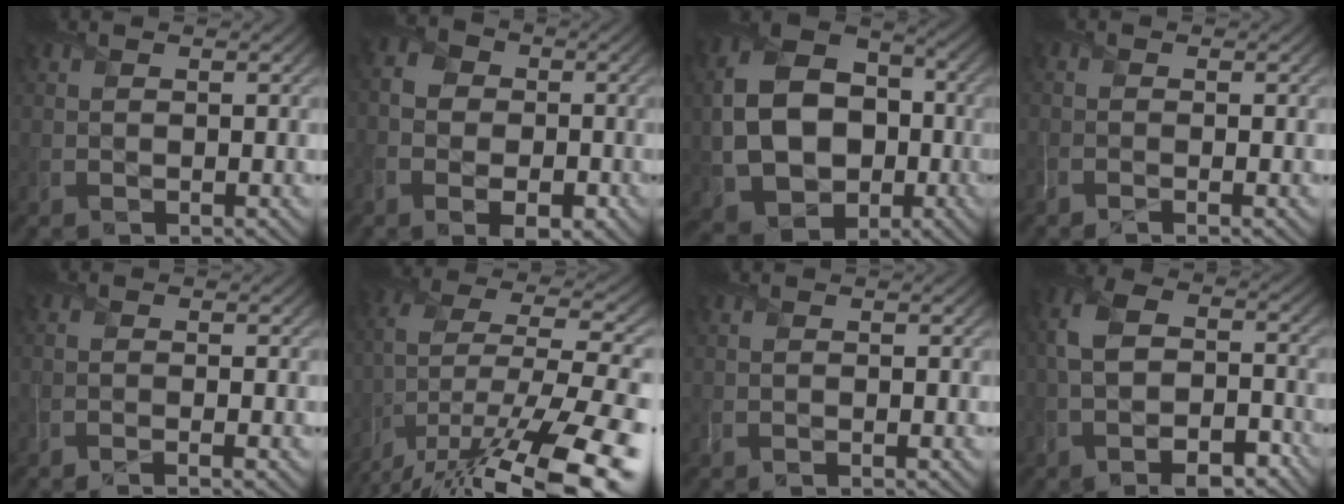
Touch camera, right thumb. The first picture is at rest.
{"total": 7.3, "force": [-2.4, 5.4, 4.3], "torque": [-0.087, -0.019, -0.049]}
{"total": 14.1, "force": [-1.5, 10.7, 9.1], "torque": [-0.201, -0.007, -0.028]}
{"total": 1.3, "force": [-1.0, 0.1, 0.9], "torque": [-0.020, -0.005, -0.026]}
{"total": 1.6, "force": [-1.0, 0.2, 1.2], "torque": [-0.021, 0.000, -0.027]}
{"total": 18.1, "force": [-10.6, 7.4, 12.7], "torque": [-0.237, -0.013, -0.135]}
{"total": 0.0}
{"total": 9.9, "force": [-3.4, 6.0, 7.2], "torque": [-0.158, -0.015, -0.054]}